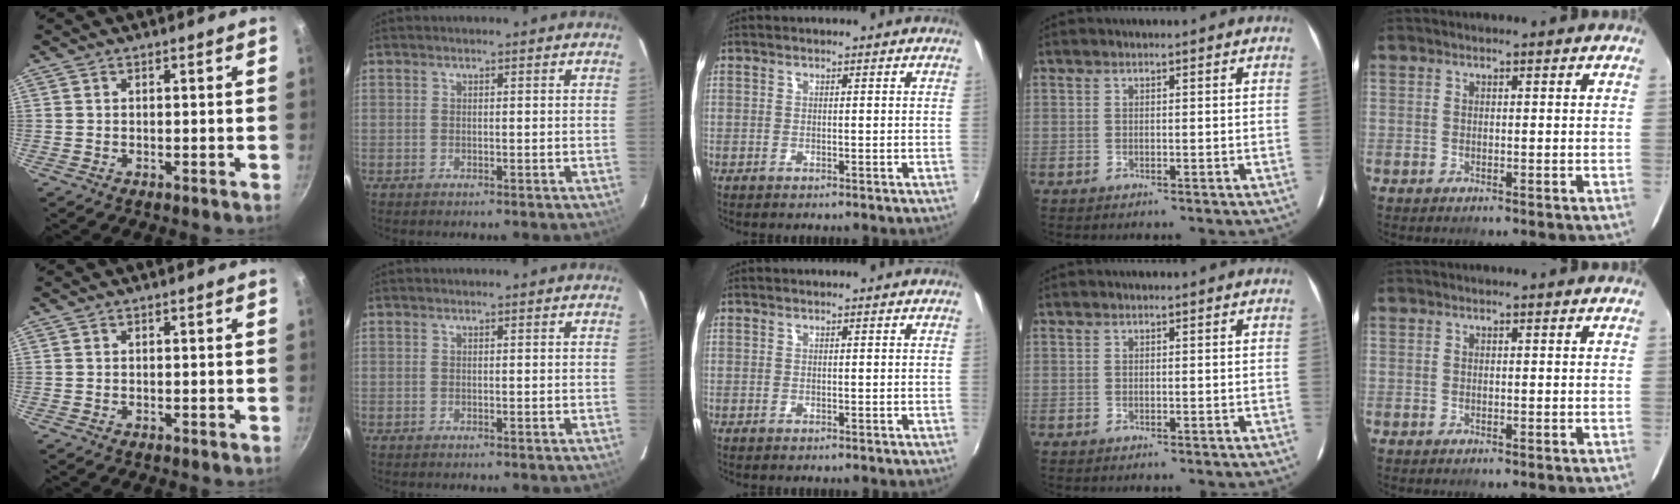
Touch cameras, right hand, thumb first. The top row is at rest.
{}